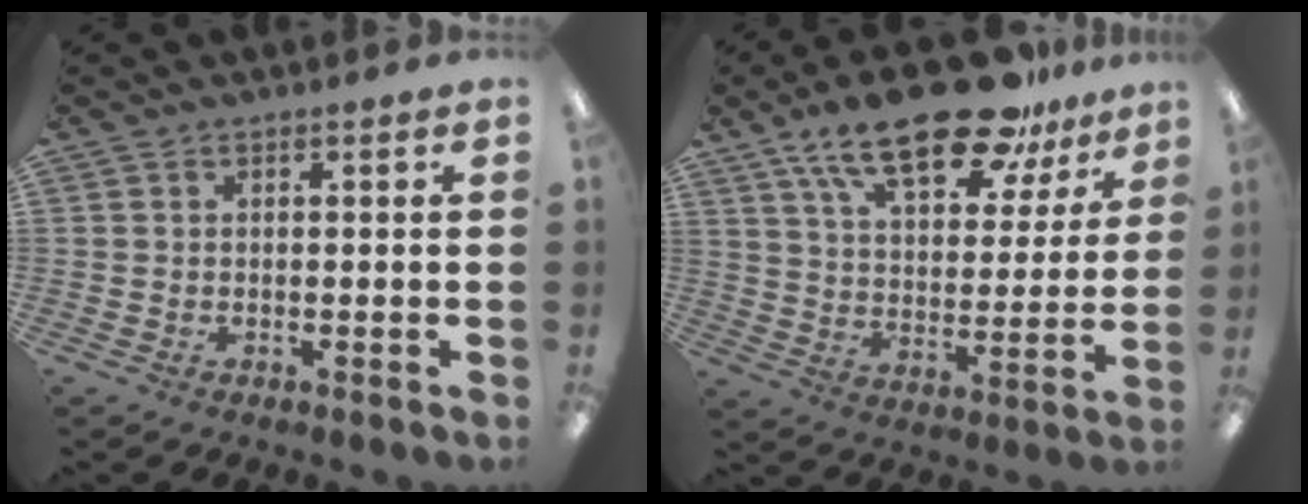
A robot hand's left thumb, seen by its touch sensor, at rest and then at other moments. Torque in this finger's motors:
{"motor_torque": [0.56, 0.66, 1.49, -1.27, 0.14]}